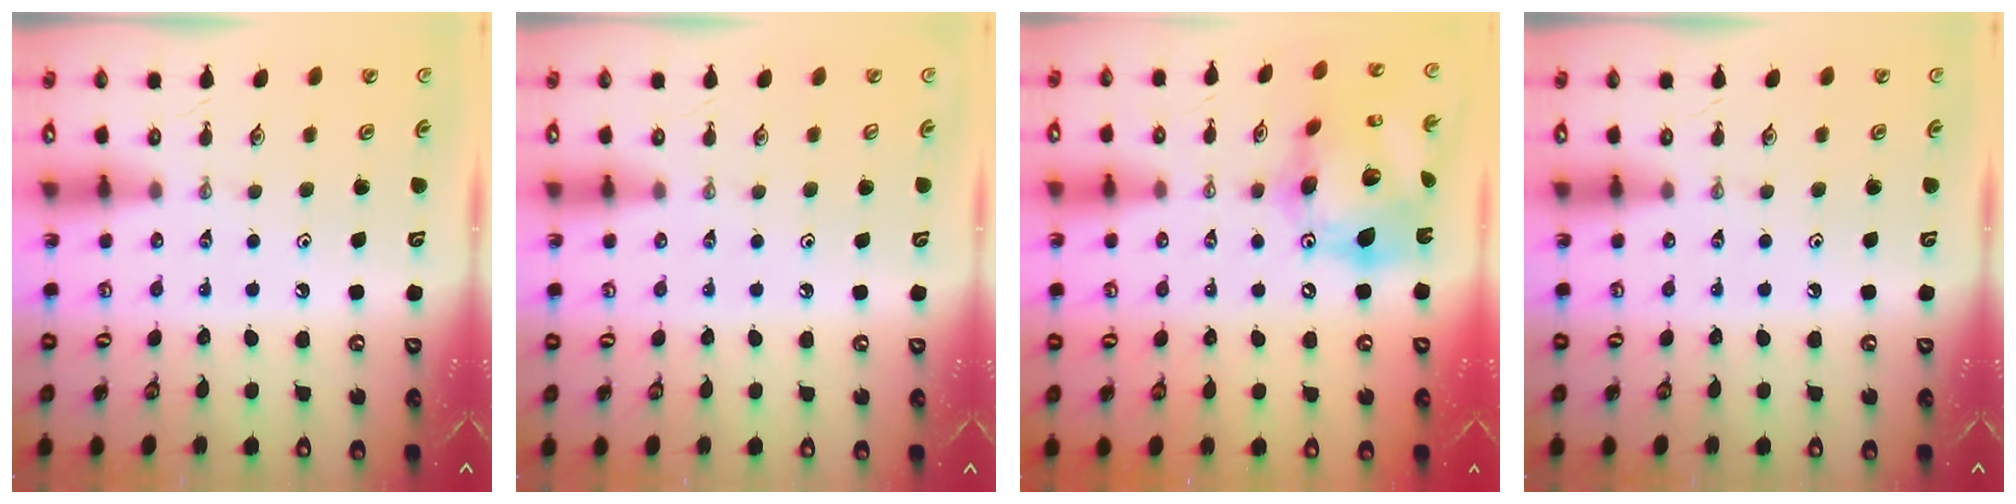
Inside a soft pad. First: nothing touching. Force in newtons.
{"total": 1.0, "press": 0.2, "slide": 1.0}
{"total": 19.1, "press": 19.0, "slide": 1.8}
{"total": 0.0}